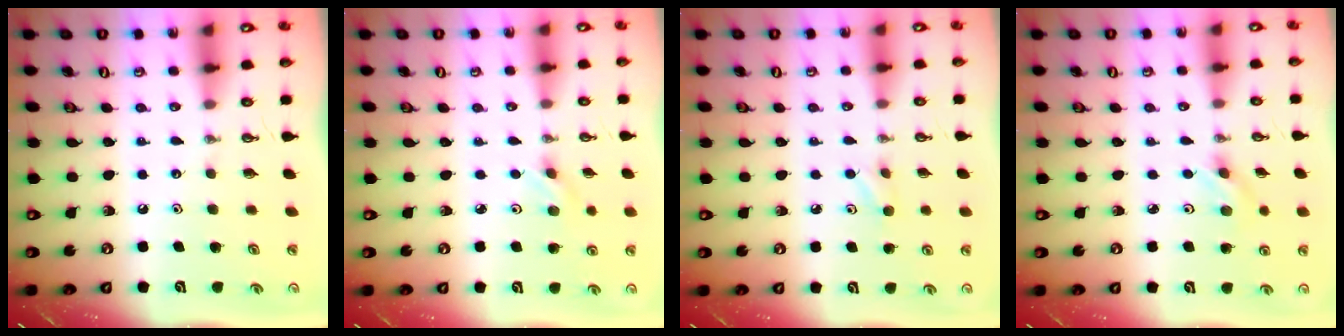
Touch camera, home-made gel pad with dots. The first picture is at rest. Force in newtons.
{"total": 2.9, "press": 2.6, "slide": 1.4}
{"total": 4.5, "press": 4.5, "slide": 0.8}
{"total": 3.6, "press": 3.3, "slide": 1.4}